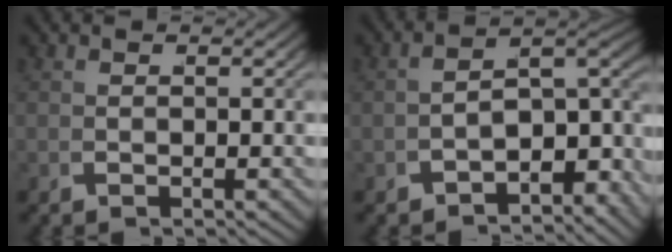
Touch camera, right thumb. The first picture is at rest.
{"total": 7.3, "force": [-2.6, 4.1, 5.5], "torque": [-0.083, -0.014, -0.030]}